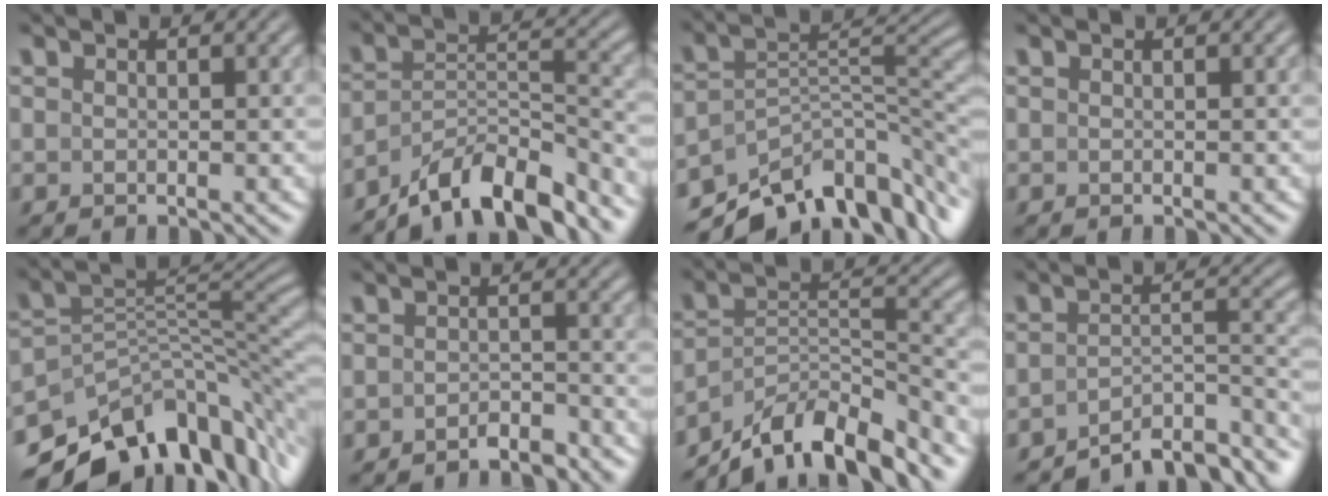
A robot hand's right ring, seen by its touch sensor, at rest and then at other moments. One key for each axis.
{"total": 9.4, "fx": -6.8, "fy": 4.1, "fz": 5.1, "tx": -0.069, "ty": -0.025, "tz": -0.102}
{"total": 11.6, "fx": -6.8, "fy": 5.6, "fz": 7.5, "tx": -0.103, "ty": -0.028, "tz": -0.095}
{"total": 0.0}
{"total": 13.8, "fx": -6.5, "fy": 7.4, "fz": 9.7, "tx": -0.155, "ty": -0.035, "tz": -0.086}
{"total": 3.0, "fx": -3.0, "fy": 0.3, "fz": 0.5, "tx": 0.001, "ty": -0.005, "tz": -0.052}
{"total": 10.8, "fx": -7.8, "fy": 4.8, "fz": 5.7, "tx": -0.086, "ty": -0.037, "tz": -0.112}
{"total": 9.5, "fx": -8.0, "fy": 3.1, "fz": 4.2, "tx": -0.055, "ty": -0.022, "tz": -0.113}